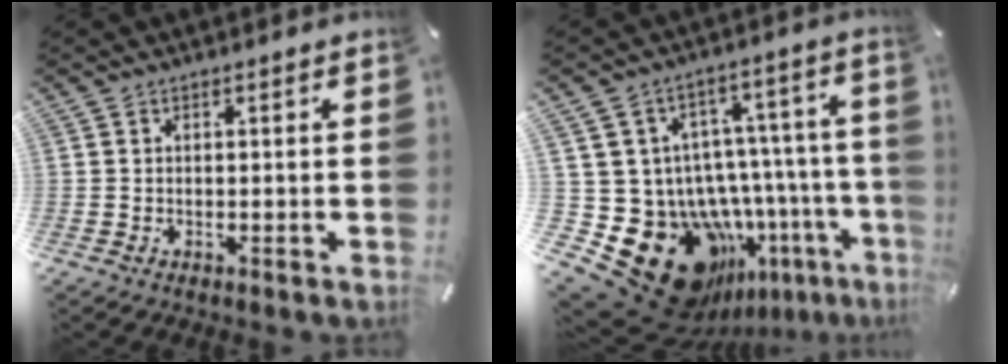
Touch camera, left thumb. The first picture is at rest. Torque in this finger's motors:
{"motor_torque": [0.88, 1.09, 0.24, 0.23, 0.26]}